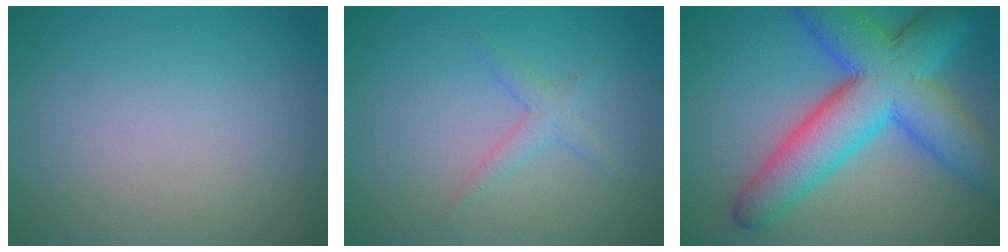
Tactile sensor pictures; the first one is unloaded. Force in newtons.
{"total": 1.6, "press": 1.6, "slide": 0.1}
{"total": 11.8, "press": 11.8, "slide": 0.1}